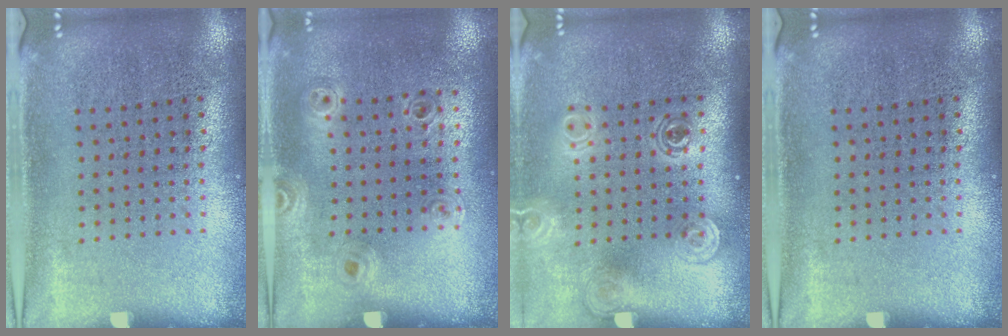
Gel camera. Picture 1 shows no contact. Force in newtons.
{"total": 0.9, "press": 0.9, "slide": 0.1}
{"total": 1.7, "press": 1.4, "slide": 1.0}
{"total": 0.0}